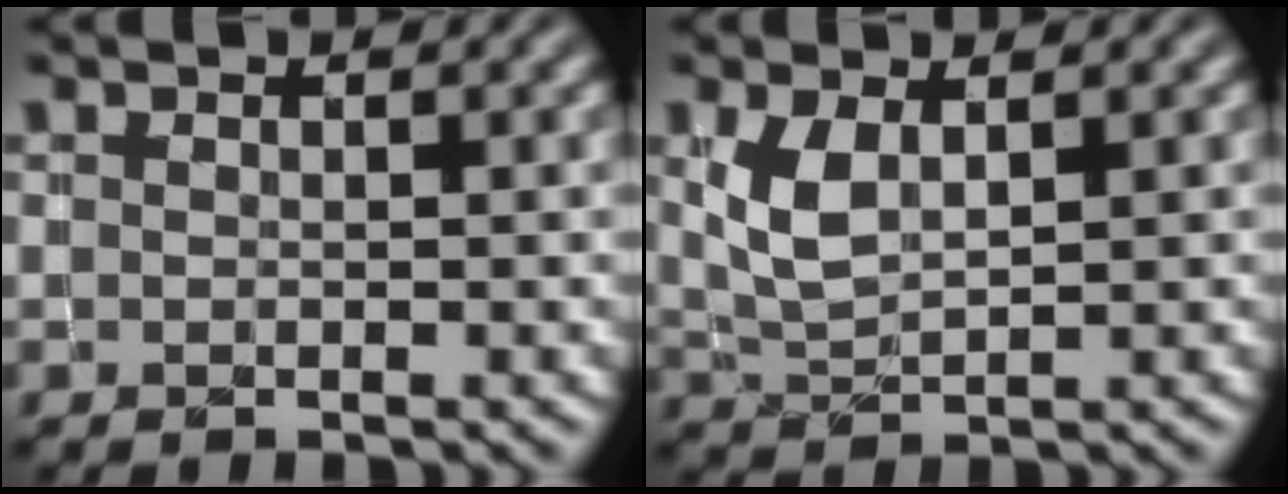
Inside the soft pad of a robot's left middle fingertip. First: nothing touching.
{"total": 2.8, "force": [0.9, 1.4, 2.3], "torque": [-0.057, -0.001, 0.023]}